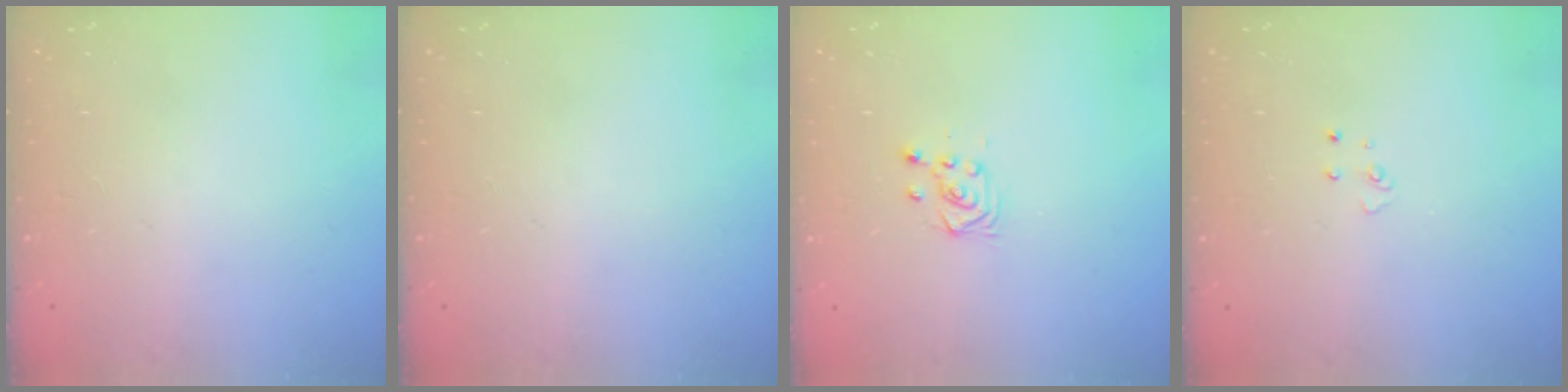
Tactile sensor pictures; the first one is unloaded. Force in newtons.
{"total": 0.0}
{"total": 3.6, "press": 3.5, "slide": 1.2}
{"total": 2.9, "press": 2.9, "slide": 0.2}